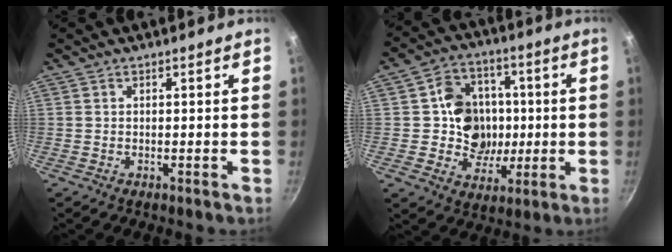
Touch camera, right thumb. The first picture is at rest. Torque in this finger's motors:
{"motor_torque": [0.34, 2.36, 0.64, 0.16, 0.05]}